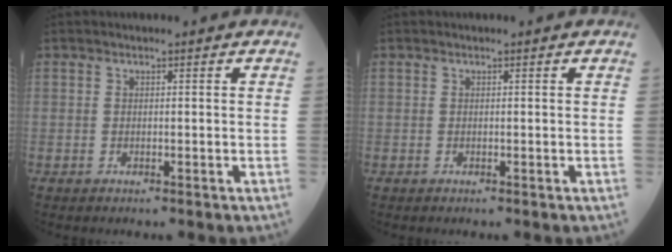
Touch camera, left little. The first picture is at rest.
{"total": 0.0}